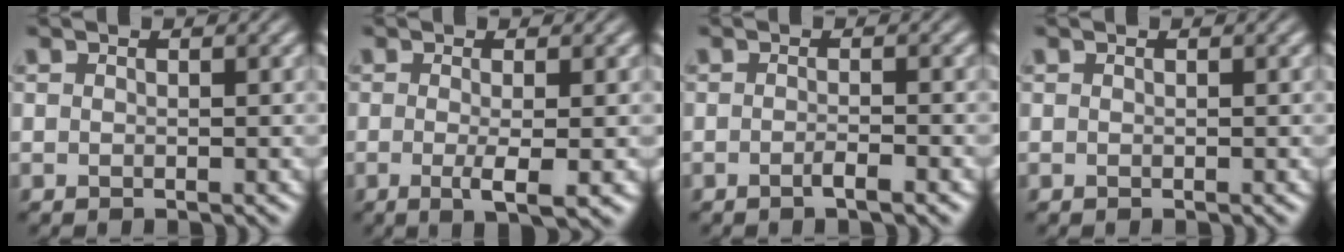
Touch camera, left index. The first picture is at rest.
{"total": 3.1, "force": [-0.6, 0.6, 3.0], "torque": [-0.052, -0.010, -0.009]}
{"total": 1.6, "force": [-0.8, 0.3, 1.4], "torque": [-0.019, 0.000, -0.018]}
{"total": 0.0}